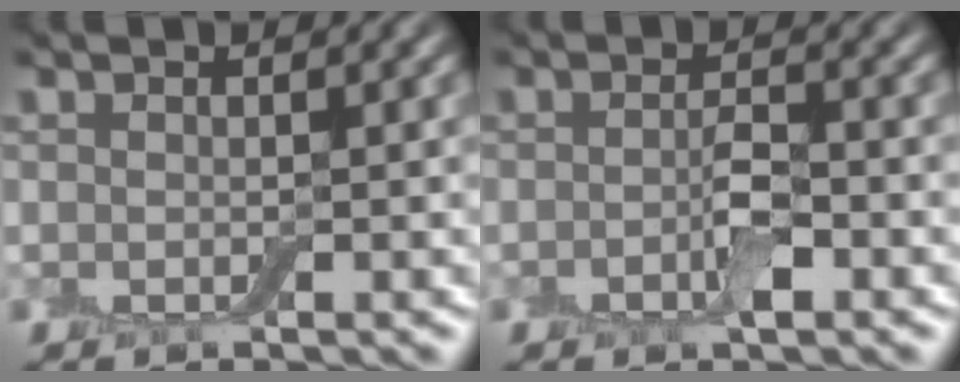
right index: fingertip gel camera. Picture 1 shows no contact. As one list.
[{"total": 2.2, "force": [-0.7, 0.7, 2.0], "torque": [-0.036, -0.001, -0.017]}]